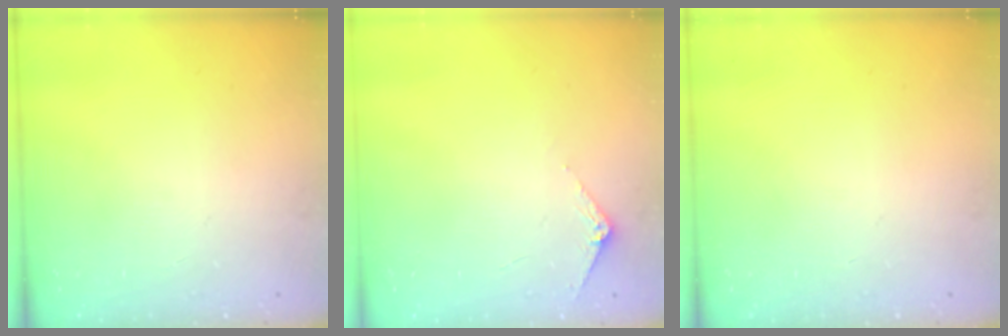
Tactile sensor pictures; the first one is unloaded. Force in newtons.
{"total": 3.5, "press": 3.5, "slide": 0.3}
{"total": 0.0}